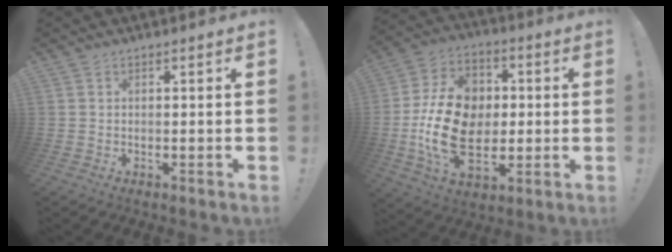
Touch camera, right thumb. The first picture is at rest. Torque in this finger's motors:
{"motor_torque": [1.43, 2.14, 2.15, -0.58, 0.63]}